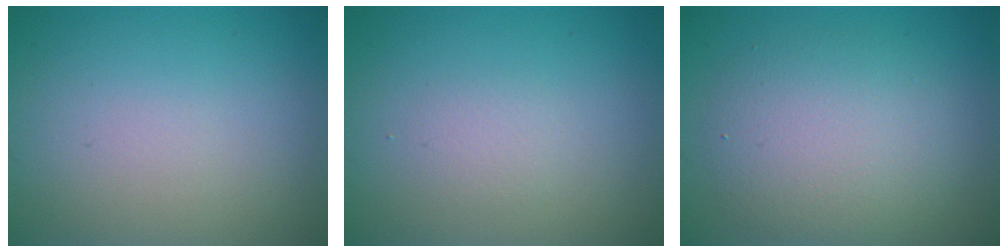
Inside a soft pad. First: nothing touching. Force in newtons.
{"total": 1.1, "press": 1.1, "slide": 0.1}
{"total": 5.1, "press": 5.1, "slide": 0.3}